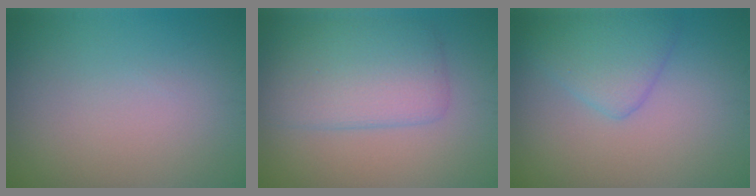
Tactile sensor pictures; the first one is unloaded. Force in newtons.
{"total": 4.9, "press": 4.9, "slide": 0.1}
{"total": 3.3, "press": 3.3, "slide": 0.2}